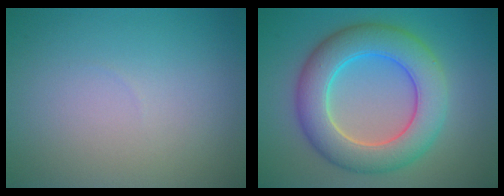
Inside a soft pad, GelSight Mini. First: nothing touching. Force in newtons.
{"total": 8.0, "press": 8.0, "slide": 0.3}